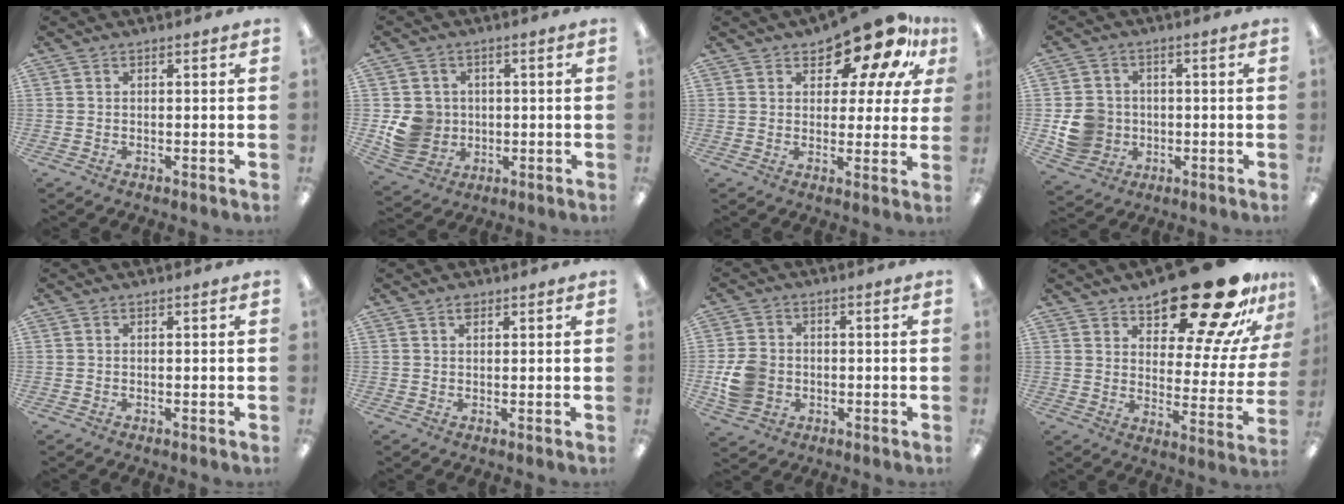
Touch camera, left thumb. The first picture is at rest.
{"total": 8.2, "force": [-0.2, 7.9, 2.3], "torque": [-0.055, 0.007, 0.003]}
{"total": 15.0, "force": [10.6, 6.7, 8.2], "torque": [-0.126, -0.070, 0.180]}
{"total": 8.4, "force": [-1.0, 8.0, 2.4], "torque": [-0.061, 0.013, -0.010]}
{"total": 0.0}
{"total": 1.5, "force": [1.1, 0.7, 0.7], "torque": [-0.008, -0.003, 0.019]}
{"total": 8.5, "force": [-1.4, 7.2, 4.2], "torque": [-0.084, 0.013, -0.023]}
{"total": 23.8, "force": [17.8, 8.3, 13.5], "torque": [-0.177, -0.119, 0.290]}